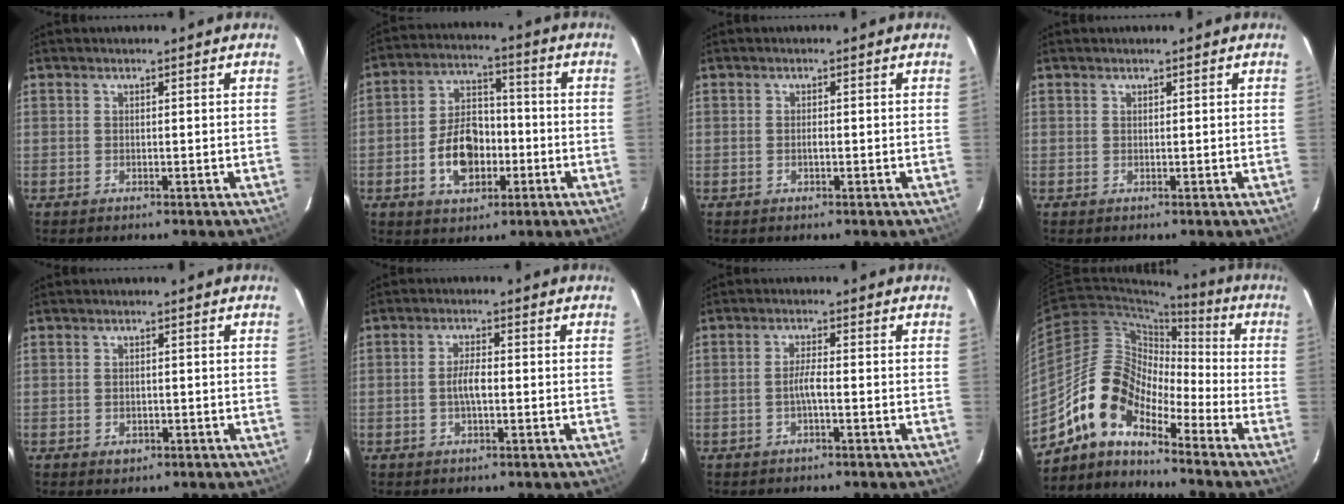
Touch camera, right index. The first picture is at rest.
{"total": 10.9, "force": [-3.5, 7.0, 7.5], "torque": [-0.148, 0.020, -0.050]}
{"total": 0.7, "force": [-0.2, 0.3, 0.6], "torque": [-0.012, 0.000, -0.004]}
{"total": 0.0}
{"total": 1.8, "force": [-0.6, 1.6, 0.8], "torque": [-0.013, -0.002, -0.004]}
{"total": 3.4, "force": [-0.6, 1.0, 3.2], "torque": [-0.062, 0.003, -0.011]}
{"total": 2.4, "force": [-0.9, 0.1, 2.2], "torque": [-0.043, 0.003, -0.019]}
{"total": 11.6, "force": [-8.9, 4.8, 5.8], "torque": [-0.094, 0.021, -0.182]}